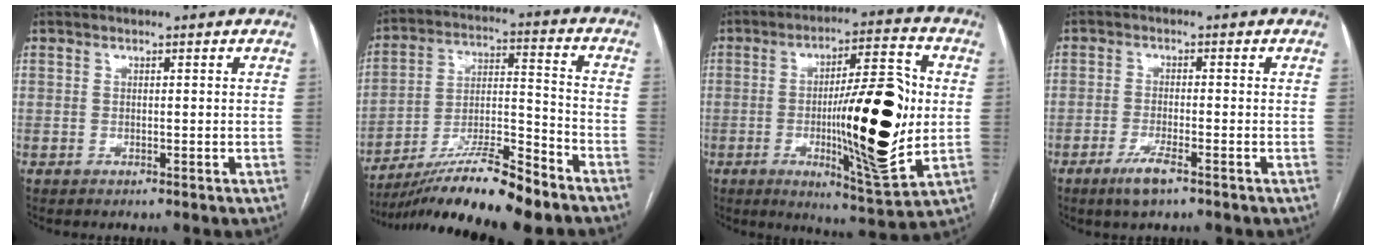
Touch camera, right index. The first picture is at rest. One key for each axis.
{"total": 17.2, "fx": -13.6, "fy": 0.9, "fz": 10.4, "tx": -0.184, "ty": -0.012, "tz": -0.238}
{"total": 19.1, "fx": -1.0, "fy": 2.9, "fz": 18.9, "tx": -0.289, "ty": 0.001, "tz": -0.013}
{"total": 4.1, "fx": -2.6, "fy": 0.5, "fz": 3.1, "tx": -0.065, "ty": -0.007, "tz": -0.049}